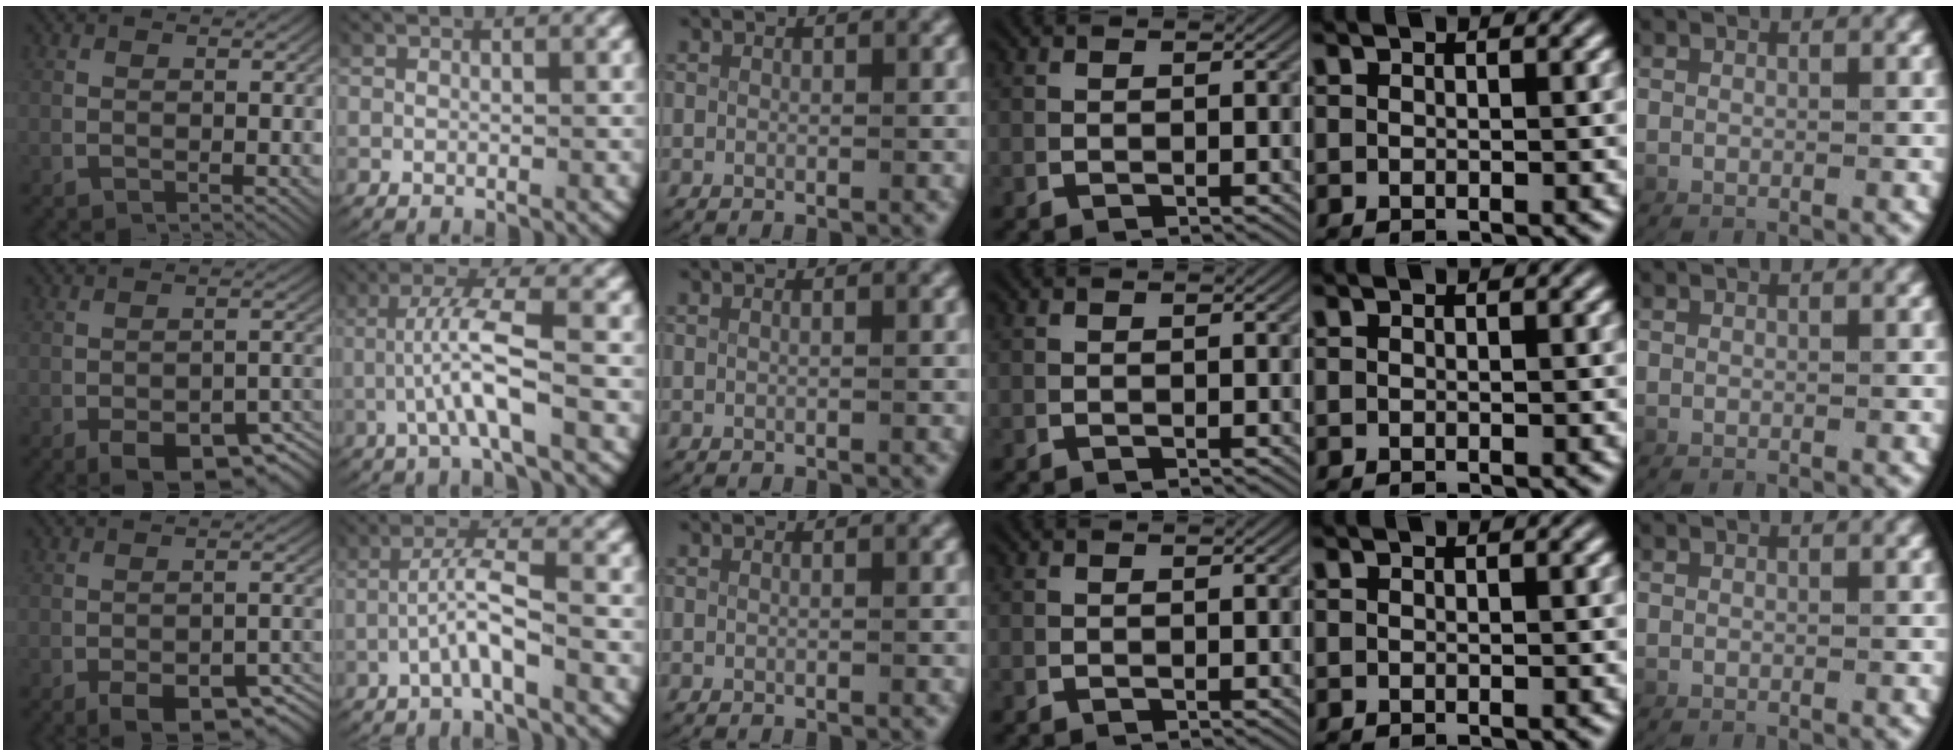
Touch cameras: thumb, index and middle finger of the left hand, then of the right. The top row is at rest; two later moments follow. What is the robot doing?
{"motion": "lift_and_place", "object": "keyboard"}